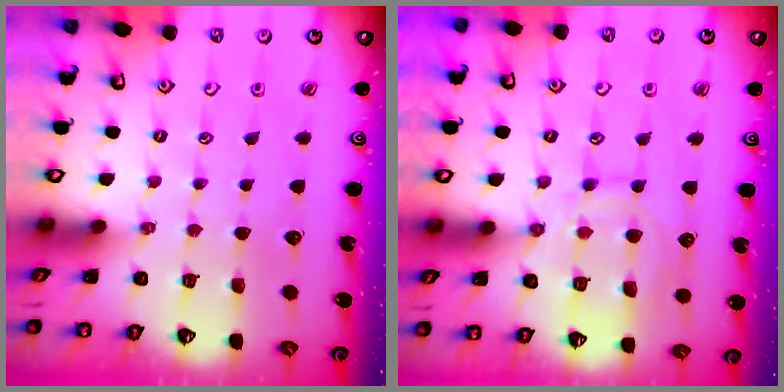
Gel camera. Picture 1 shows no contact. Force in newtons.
{"total": 11.7, "press": 11.7, "slide": 1.1}